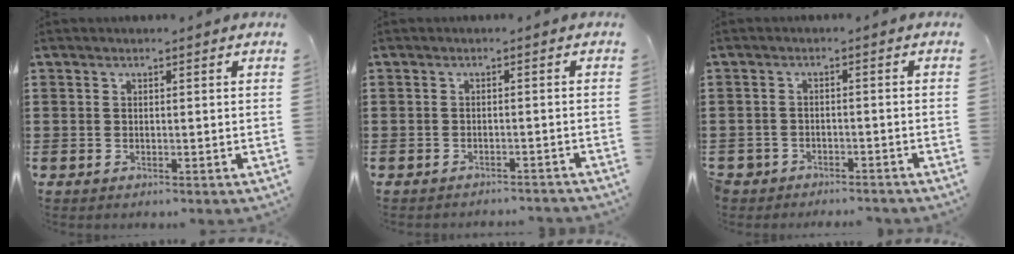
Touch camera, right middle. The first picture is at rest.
{"total": 1.3, "force": [-1.3, -0.1, 0.1], "torque": [-0.006, -0.001, -0.026]}
{"total": 2.4, "force": [-2.3, 0.6, -0.4], "torque": [-0.002, 0.002, -0.054]}